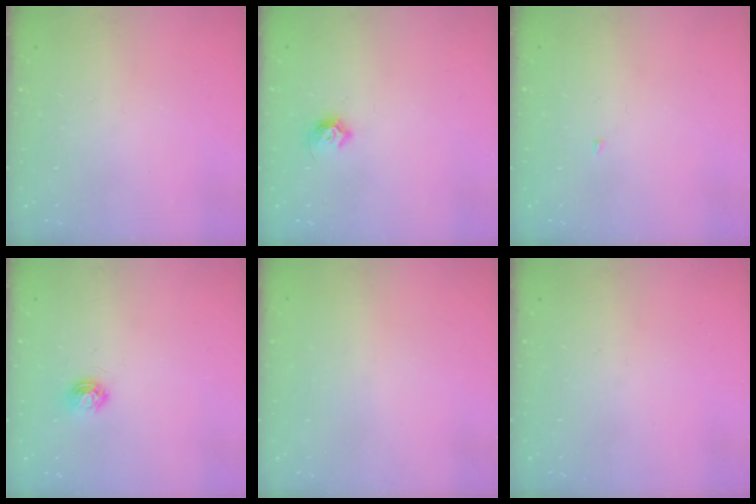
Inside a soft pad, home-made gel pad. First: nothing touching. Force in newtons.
{"total": 7.1, "press": 7.0, "slide": 0.8}
{"total": 1.4, "press": 1.3, "slide": 0.1}
{"total": 5.3, "press": 5.3, "slide": 0.6}
{"total": 0.9, "press": 0.9, "slide": 0.1}
{"total": 0.0}